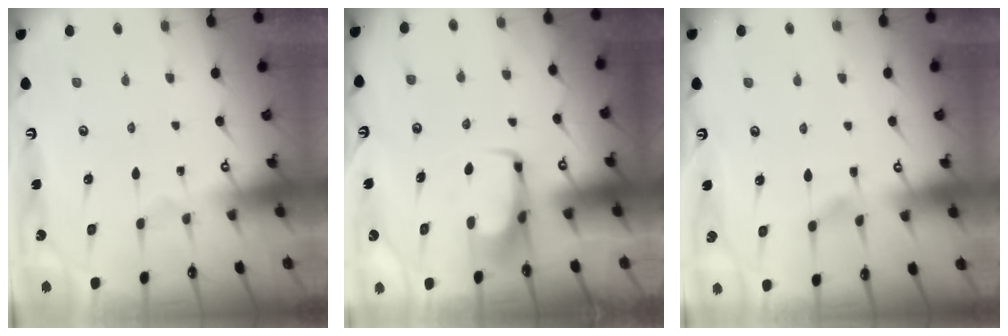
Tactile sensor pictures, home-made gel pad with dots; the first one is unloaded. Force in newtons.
{"total": 3.8, "press": 3.8, "slide": 0.3}
{"total": 4.0, "press": 3.9, "slide": 0.4}